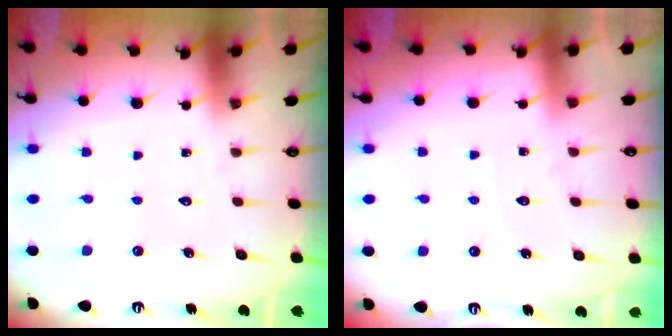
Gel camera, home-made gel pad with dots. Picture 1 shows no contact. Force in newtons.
{"total": 3.4, "press": 3.4, "slide": 0.3}